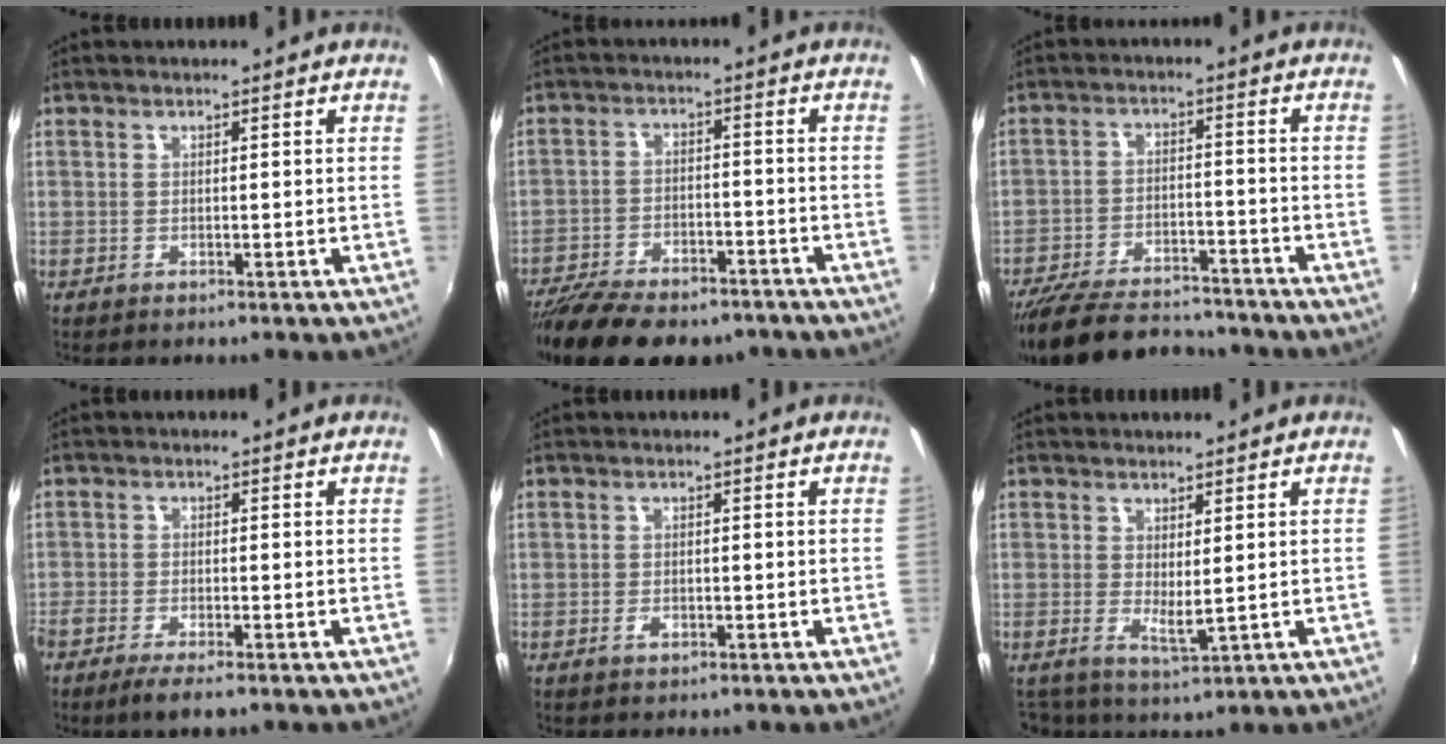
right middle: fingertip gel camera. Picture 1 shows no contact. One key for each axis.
{"total": 17.2, "fx": -13.5, "fy": 6.4, "fz": 8.5, "tx": -0.178, "ty": -0.030, "tz": -0.207}
{"total": 18.9, "fx": -16.3, "fy": 5.7, "fz": 7.8, "tx": -0.175, "ty": -0.016, "tz": -0.247}
{"total": 4.7, "fx": -3.6, "fy": 0.8, "fz": 3.0, "tx": -0.078, "ty": -0.014, "tz": -0.068}
{"total": 1.3, "fx": -0.7, "fy": 0.8, "fz": 0.8, "tx": -0.013, "ty": 0.001, "tz": -0.011}
{"total": 2.5, "fx": 0.4, "fy": 1.0, "fz": 2.2, "tx": -0.035, "ty": -0.006, "tz": 0.010}